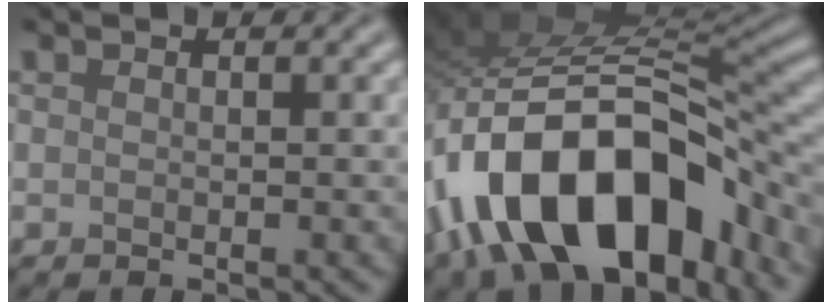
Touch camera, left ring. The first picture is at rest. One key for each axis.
{"total": 14.6, "fx": -7.4, "fy": 7.9, "fz": 9.8, "tx": -0.149, "ty": -0.001, "tz": -0.131}